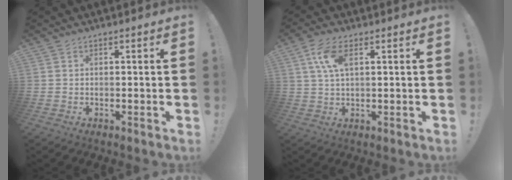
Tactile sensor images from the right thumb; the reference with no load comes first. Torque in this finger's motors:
{"motor_torque": [0.11, 0.02, 0.79, 0.15, 0.29]}